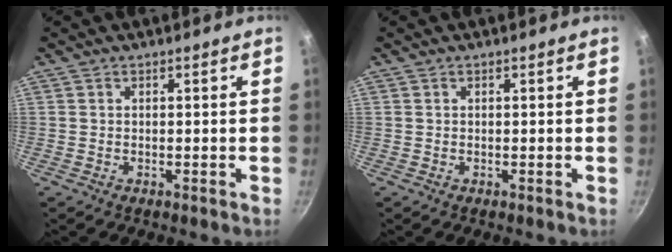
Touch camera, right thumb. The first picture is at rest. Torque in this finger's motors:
{"motor_torque": [-0.12, -0.12, 0.17, 0.03, 0.04]}